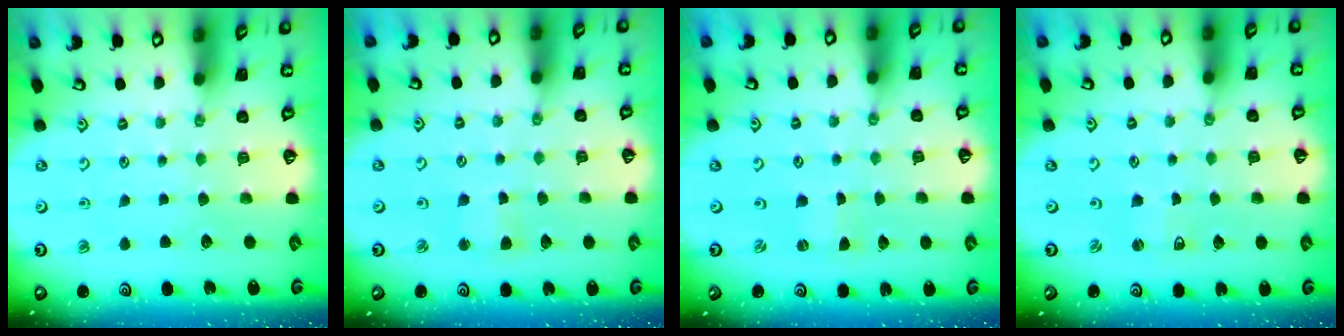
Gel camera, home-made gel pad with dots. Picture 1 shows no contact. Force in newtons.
{"total": 2.8, "press": 2.8, "slide": 0.2}
{"total": 0.0}
{"total": 1.9, "press": 1.8, "slide": 0.4}